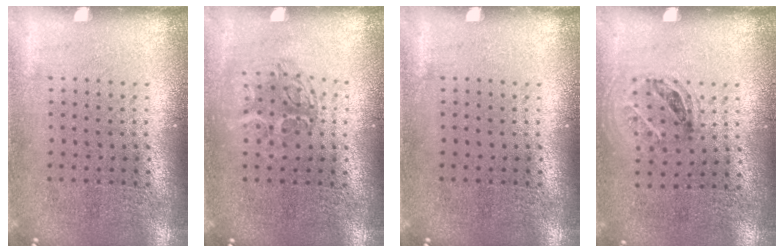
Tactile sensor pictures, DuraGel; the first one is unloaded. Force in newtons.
{"total": 1.3, "press": 1.1, "slide": 0.7}
{"total": 0.0}
{"total": 1.0, "press": 0.7, "slide": 0.7}